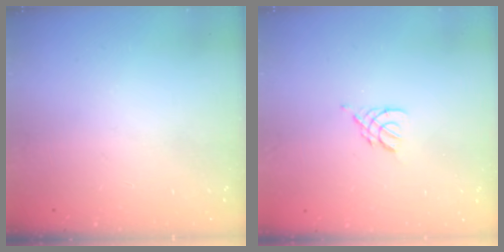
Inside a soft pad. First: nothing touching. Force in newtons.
{"total": 3.0, "press": 3.0, "slide": 0.6}